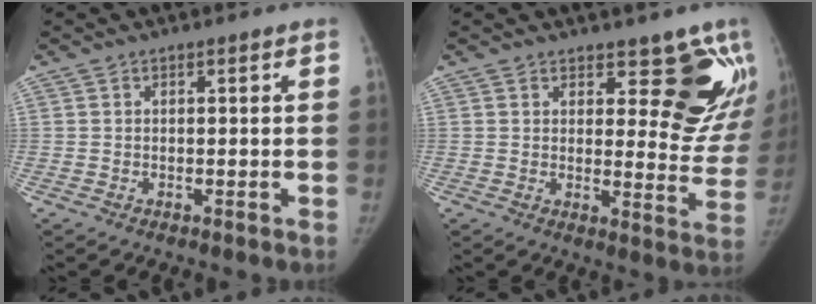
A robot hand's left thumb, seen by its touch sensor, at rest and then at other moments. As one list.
[{"total": 11.3, "force": [7.4, 5.2, 6.8], "torque": [-0.023, -0.055, 0.094]}]